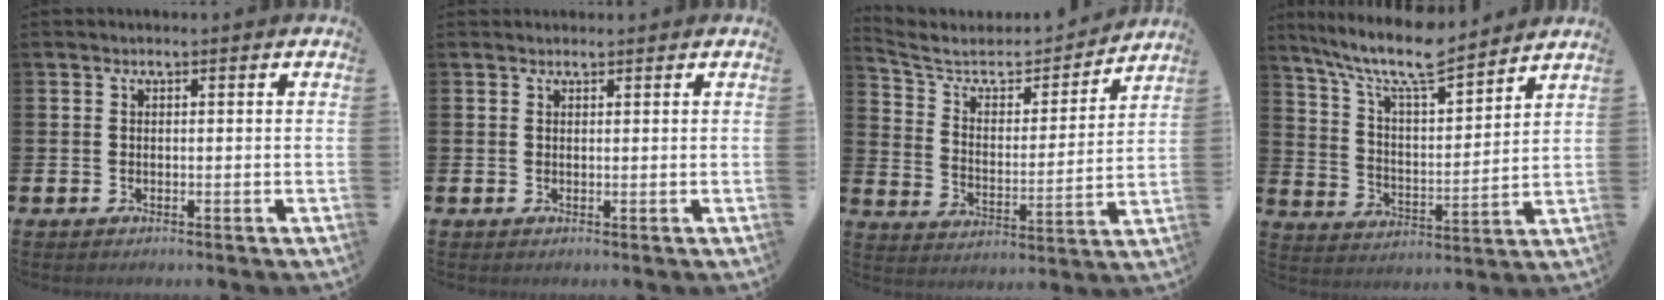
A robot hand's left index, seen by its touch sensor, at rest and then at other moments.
{"total": 0.8, "force": [0.7, 0.2, 0.0], "torque": [0.014, -0.004, 0.011]}
{"total": 6.4, "force": [5.5, 2.8, 1.8], "torque": [-0.070, -0.041, 0.089]}
{"total": 10.7, "force": [9.3, 1.8, 4.9], "torque": [-0.120, -0.055, 0.162]}